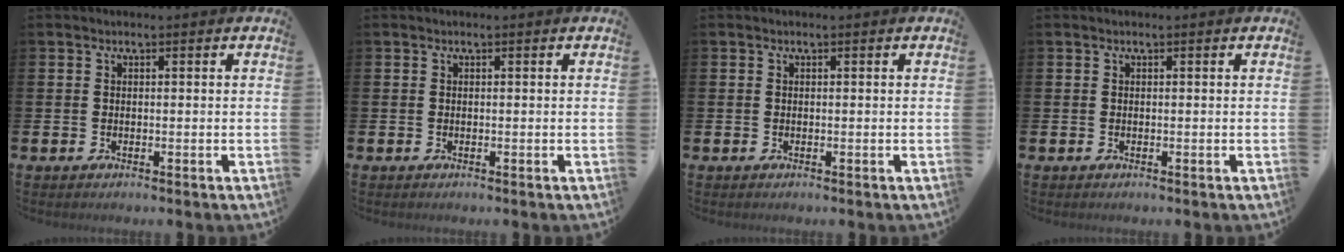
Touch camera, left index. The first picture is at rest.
{"total": 0.0}
{"total": 0.0}
{"total": 0.0}